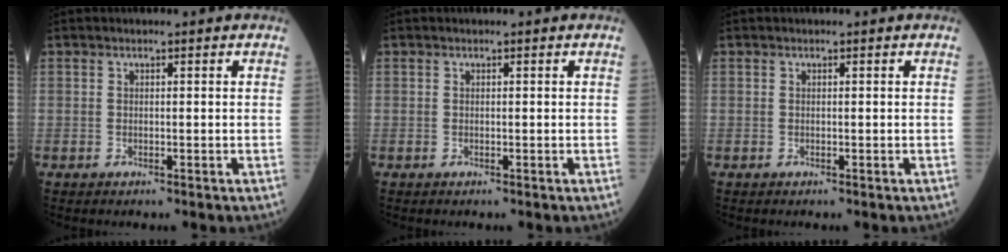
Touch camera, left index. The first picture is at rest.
{"total": 0.0}
{"total": 0.0}